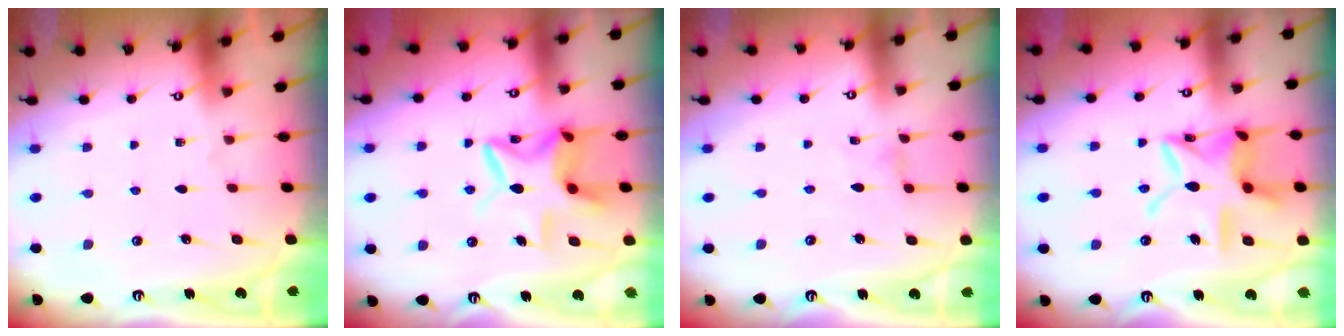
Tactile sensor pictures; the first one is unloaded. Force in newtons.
{"total": 12.1, "press": 12.0, "slide": 1.0}
{"total": 0.0}
{"total": 16.9, "press": 16.8, "slide": 1.4}